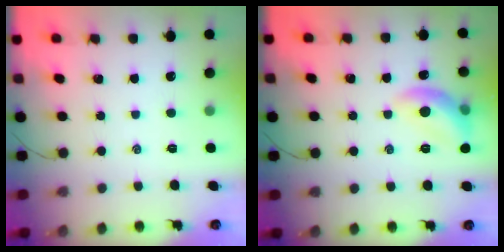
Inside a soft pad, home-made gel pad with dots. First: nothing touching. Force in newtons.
{"total": 11.1, "press": 11.1, "slide": 0.4}